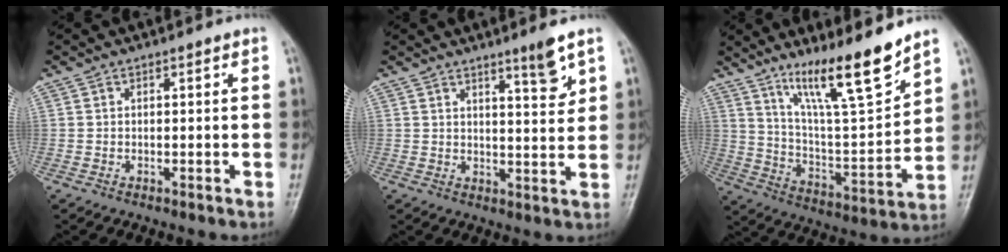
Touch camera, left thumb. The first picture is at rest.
{"total": 5.5, "force": [3.6, 0.5, 4.1], "torque": [-0.054, -0.031, 0.057]}
{"total": 16.1, "force": [11.6, 2.1, 10.9], "torque": [-0.165, -0.077, 0.212]}